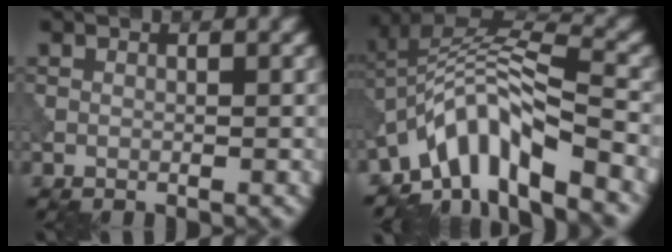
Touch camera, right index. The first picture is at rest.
{"total": 9.5, "force": [-5.6, 3.2, 7.0], "torque": [-0.109, 0.011, -0.115]}